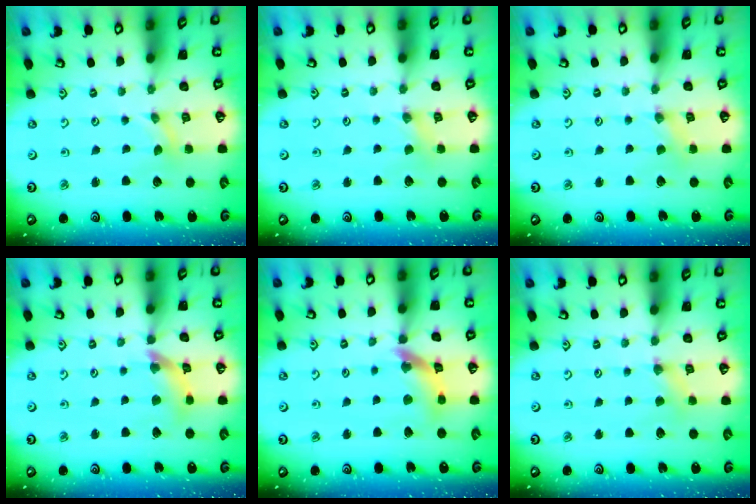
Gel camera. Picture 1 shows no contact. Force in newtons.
{"total": 1.4, "press": 1.4, "slide": 0.2}
{"total": 0.9, "press": 0.9, "slide": 0.1}
{"total": 9.4, "press": 9.3, "slide": 1.2}
{"total": 11.9, "press": 11.8, "slide": 1.2}
{"total": 2.8, "press": 2.8, "slide": 0.4}